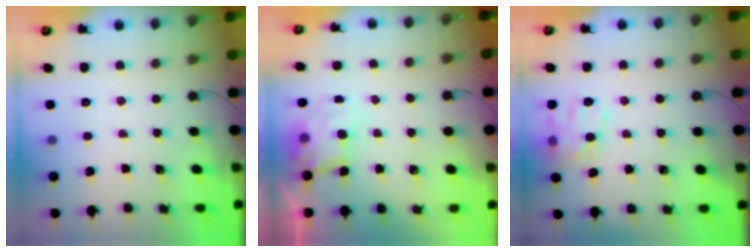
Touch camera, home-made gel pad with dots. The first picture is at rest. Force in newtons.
{"total": 6.5, "press": 6.4, "slide": 1.0}
{"total": 12.5, "press": 12.5, "slide": 0.7}